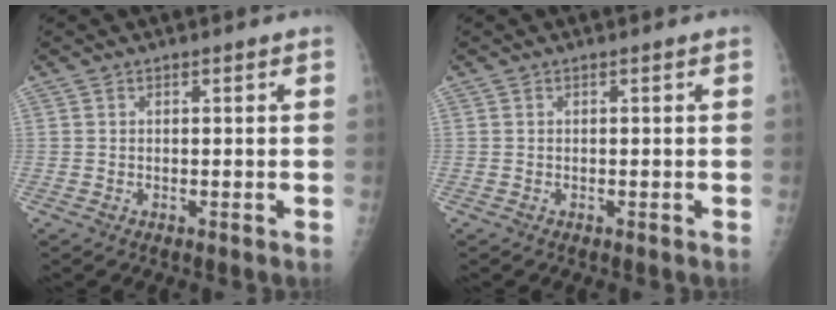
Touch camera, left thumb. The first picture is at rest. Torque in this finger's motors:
{"motor_torque": [0.01, -0.01, 0.08, 0.08, 0.01]}